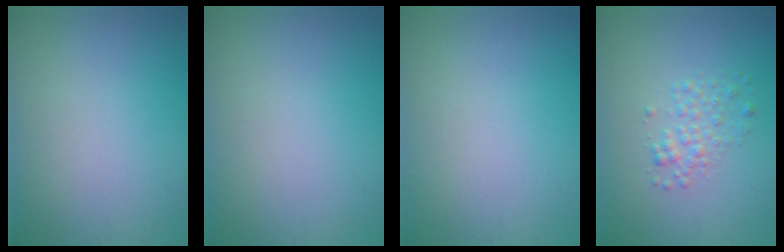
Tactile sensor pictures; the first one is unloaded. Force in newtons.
{"total": 0.0}
{"total": 0.0}
{"total": 1.8, "press": 1.8, "slide": 0.1}